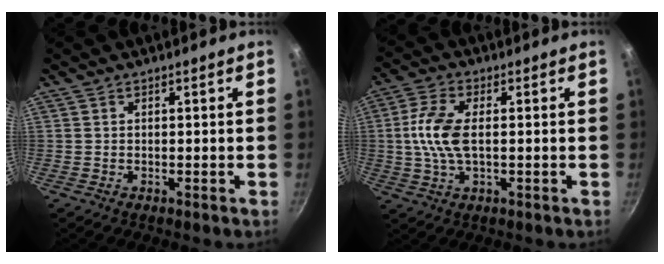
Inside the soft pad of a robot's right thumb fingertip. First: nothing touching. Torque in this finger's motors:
{"motor_torque": [1.44, 1.00, 1.10, -0.64, 0.08]}